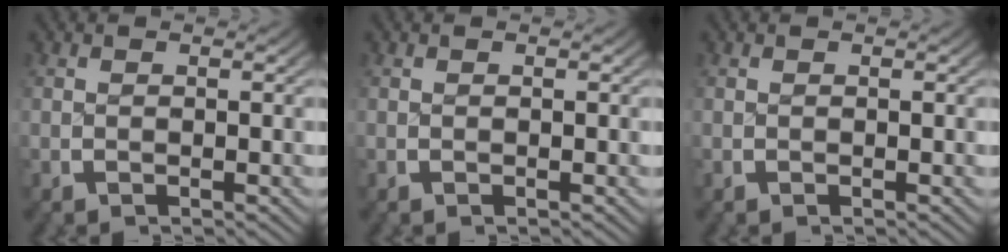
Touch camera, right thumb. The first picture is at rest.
{"total": 0.0}
{"total": 0.0}